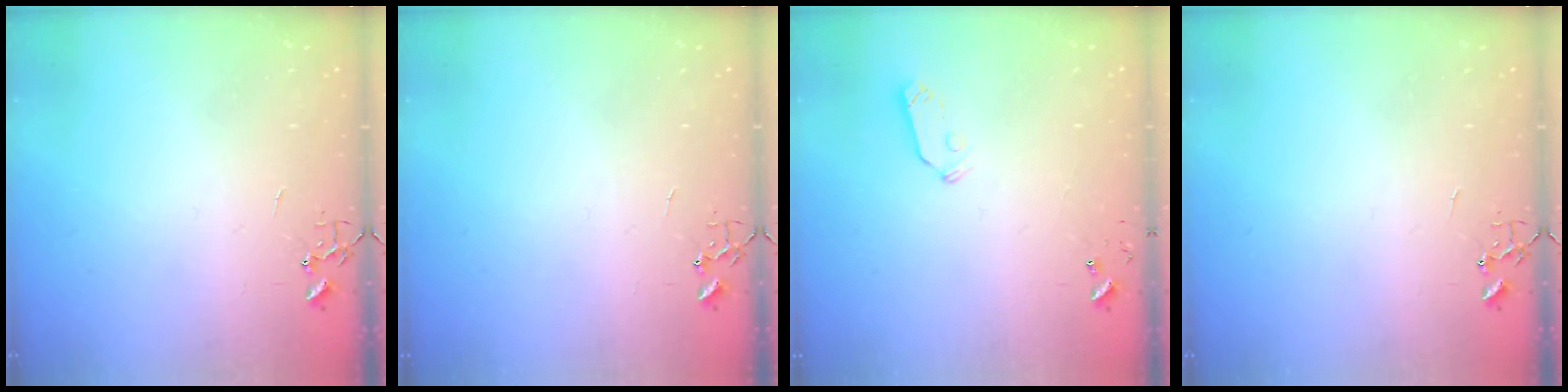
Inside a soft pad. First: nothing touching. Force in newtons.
{"total": 0.0}
{"total": 5.3, "press": 5.3, "slide": 0.1}
{"total": 0.0}